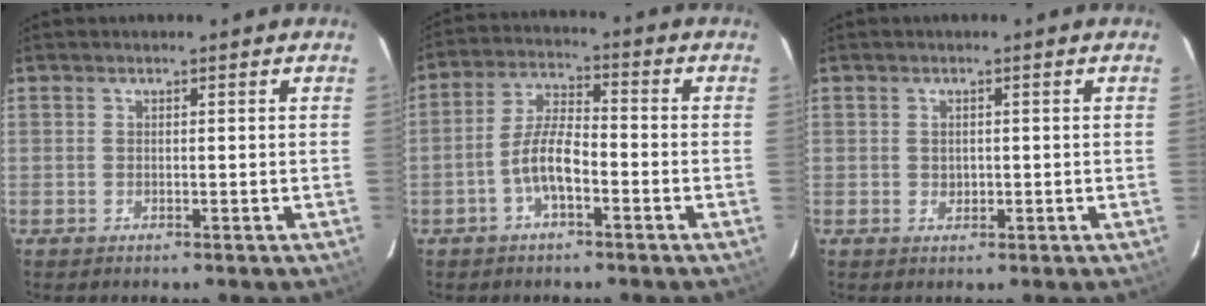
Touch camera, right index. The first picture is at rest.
{"total": 7.0, "force": [-3.0, 2.3, 5.9], "torque": [-0.126, 0.013, -0.056]}
{"total": 1.3, "force": [0.1, 1.2, 0.5], "torque": [-0.004, 0.002, 0.002]}